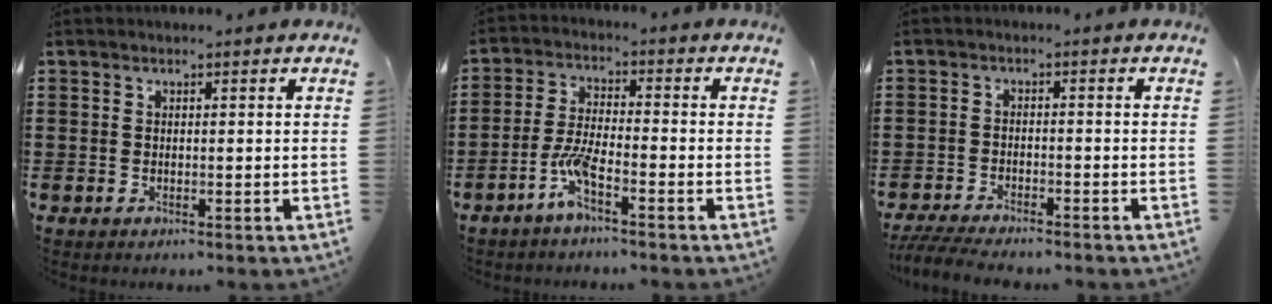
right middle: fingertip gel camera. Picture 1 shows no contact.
{"total": 5.5, "force": [-3.2, 0.9, 4.3], "torque": [-0.100, -0.004, -0.064]}
{"total": 4.0, "force": [-3.8, 0.3, 1.1], "torque": [-0.033, -0.008, -0.082]}